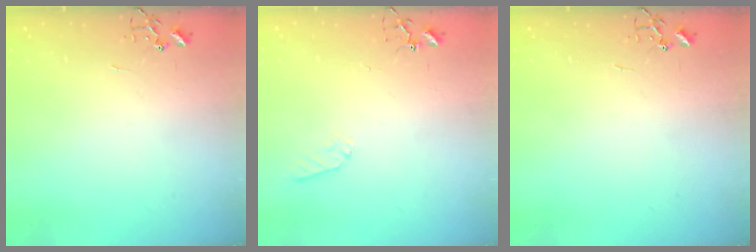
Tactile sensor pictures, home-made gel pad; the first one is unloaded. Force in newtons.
{"total": 6.6, "press": 6.5, "slide": 0.6}
{"total": 0.0}